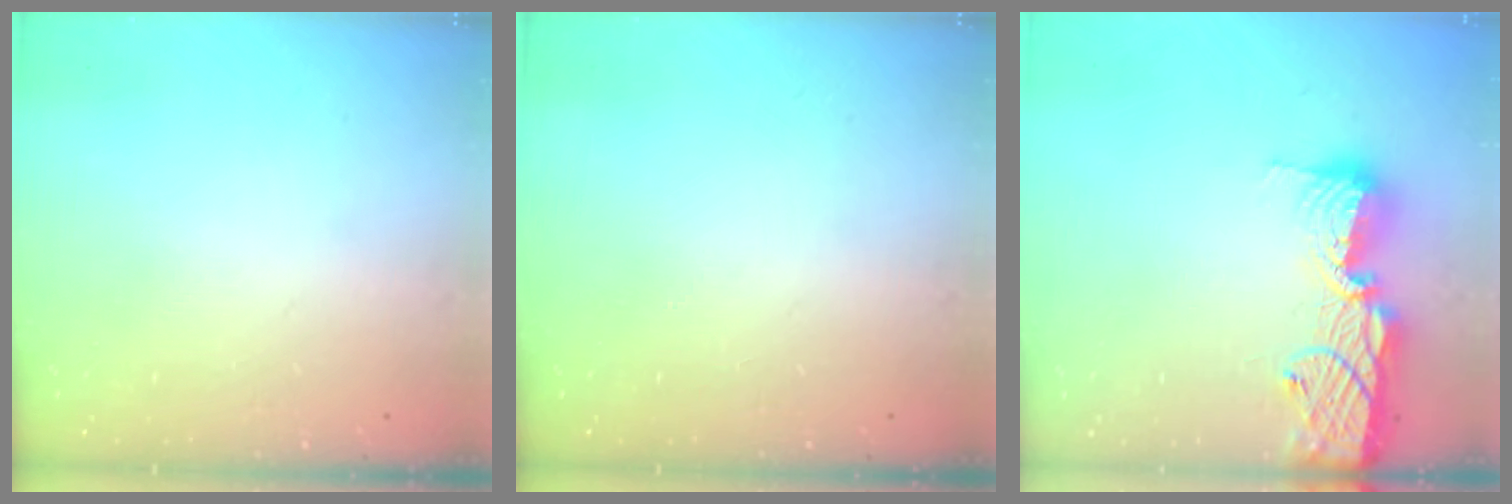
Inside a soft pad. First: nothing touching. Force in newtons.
{"total": 0.0}
{"total": 16.6, "press": 16.1, "slide": 4.0}